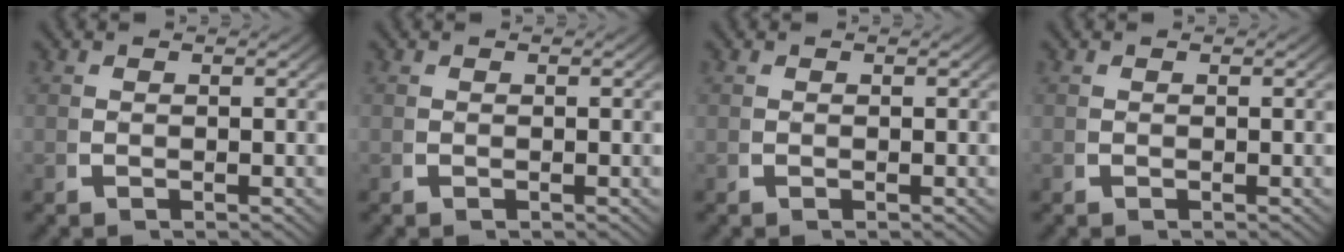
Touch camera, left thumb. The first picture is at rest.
{"total": 0.0}
{"total": 0.0}
{"total": 0.0}